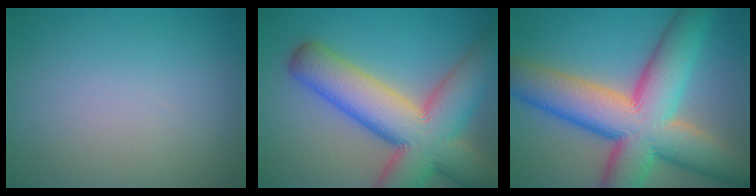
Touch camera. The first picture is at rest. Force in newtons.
{"total": 13.1, "press": 13.1, "slide": 1.1}
{"total": 14.1, "press": 14.1, "slide": 0.8}